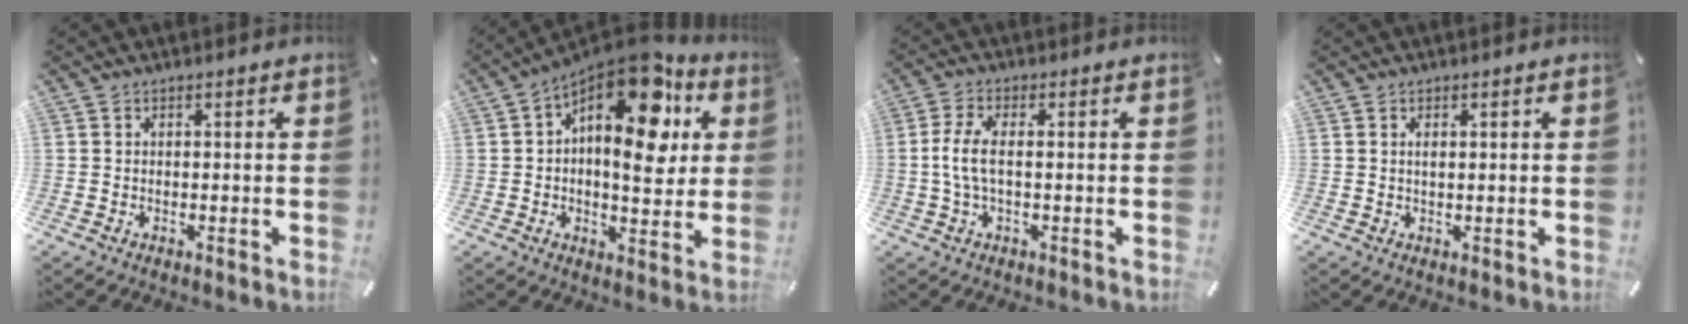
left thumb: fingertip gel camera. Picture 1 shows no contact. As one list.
[{"total": 17.1, "force": [8.4, 7.9, 12.7], "torque": [-0.185, -0.064, 0.141]}, {"total": 6.1, "force": [-0.1, 2.0, 5.8], "torque": [-0.125, -0.005, -0.008]}, {"total": 1.3, "force": [0.4, 0.4, 1.1], "torque": [-0.024, 0.001, 0.006]}]